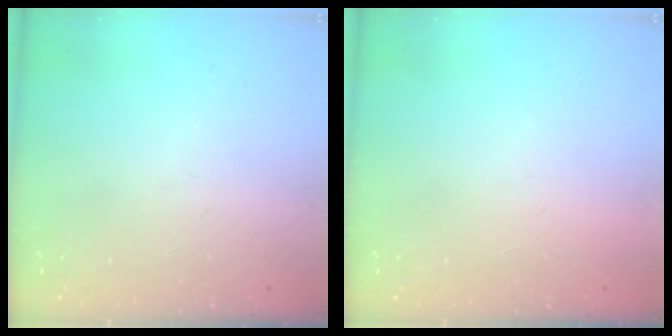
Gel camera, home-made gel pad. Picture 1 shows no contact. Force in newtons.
{"total": 1.5, "press": 1.5, "slide": 0.1}